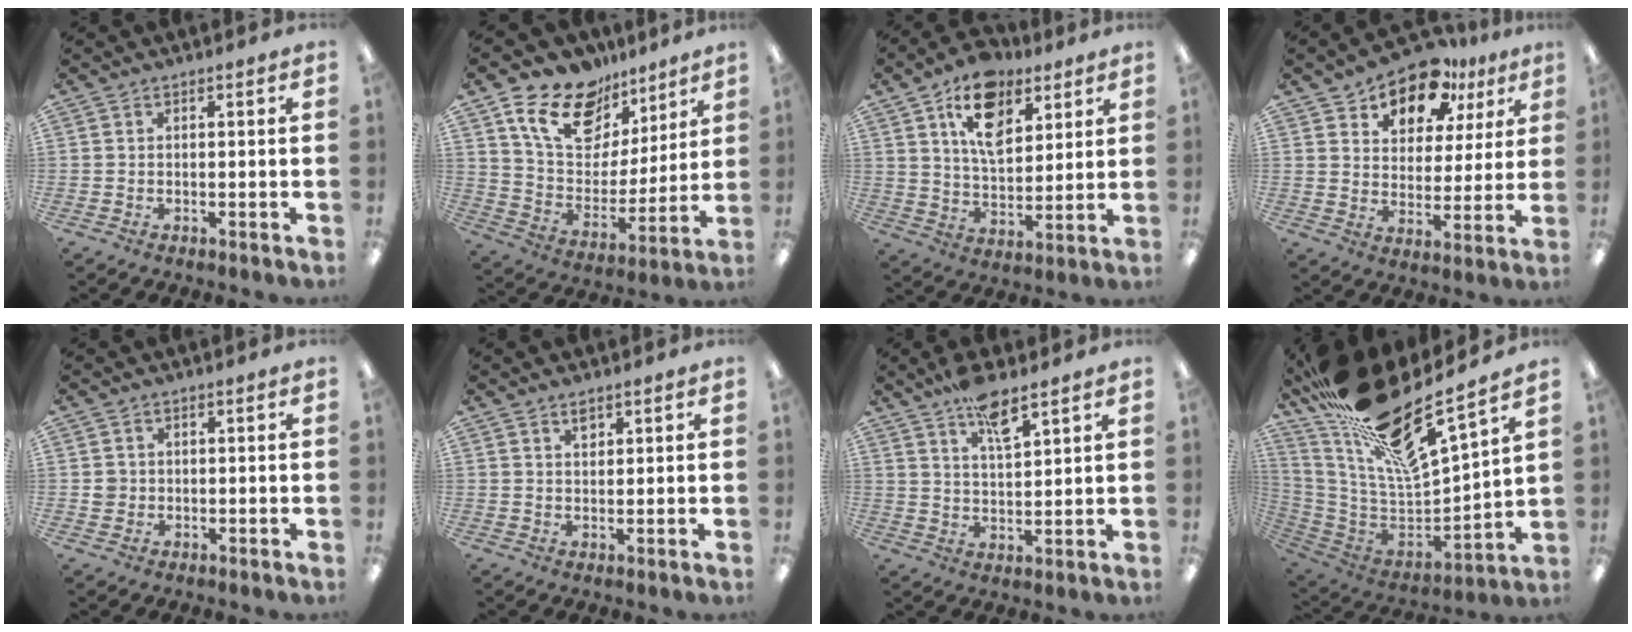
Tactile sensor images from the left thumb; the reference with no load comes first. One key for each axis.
{"total": 18.3, "fx": 11.9, "fy": 11.3, "fz": 8.2, "tx": -0.154, "ty": -0.058, "tz": 0.218}
{"total": 14.4, "fx": 8.2, "fy": 8.5, "fz": 8.3, "tx": -0.119, "ty": -0.028, "tz": 0.144}
{"total": 11.6, "fx": 8.8, "fy": 6.5, "fz": 3.8, "tx": -0.066, "ty": -0.062, "tz": 0.160}
{"total": 2.3, "fx": 0.0, "fy": 2.2, "fz": 0.4, "tx": -0.002, "ty": 0.001, "tz": -0.005}
{"total": 2.4, "fx": 1.6, "fy": 1.2, "fz": 1.2, "tx": -0.011, "ty": -0.006, "tz": 0.026}
{"total": 8.4, "fx": 6.1, "fy": 2.5, "fz": 5.3, "tx": -0.094, "ty": -0.029, "tz": 0.106}
{"total": 24.1, "fx": 17.8, "fy": 5.8, "fz": 15.2, "tx": -0.258, "ty": -0.126, "tz": 0.296}